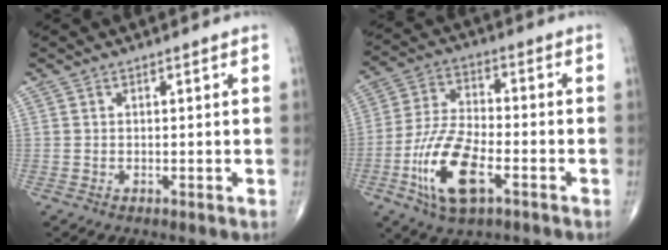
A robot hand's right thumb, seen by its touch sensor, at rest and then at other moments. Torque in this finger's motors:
{"motor_torque": [0.23, 0.32, 0.93, 0.46, 0.47]}